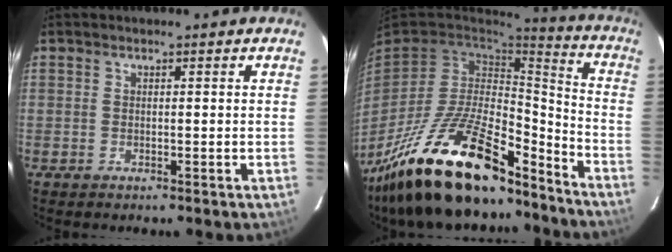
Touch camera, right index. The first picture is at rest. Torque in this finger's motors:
{"motor_torque": [2.14, 0.00, 0.70, 0.18]}